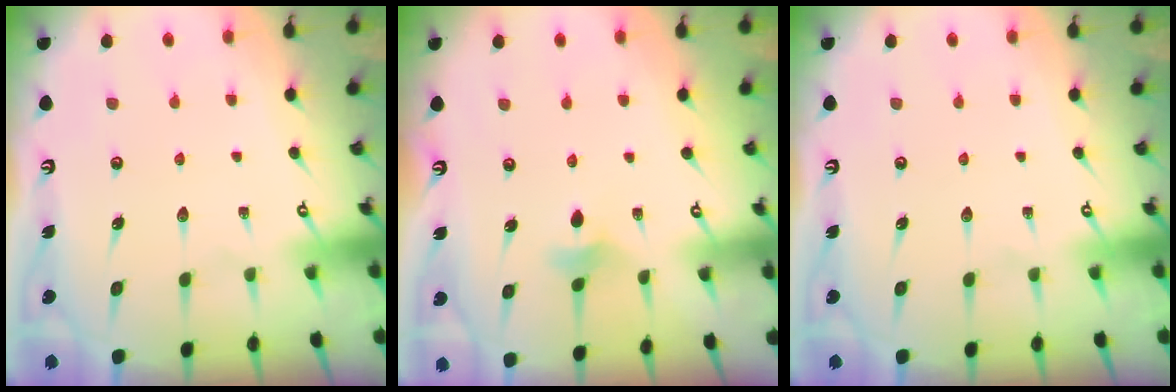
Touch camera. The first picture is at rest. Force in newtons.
{"total": 4.3, "press": 4.2, "slide": 0.9}
{"total": 0.0}